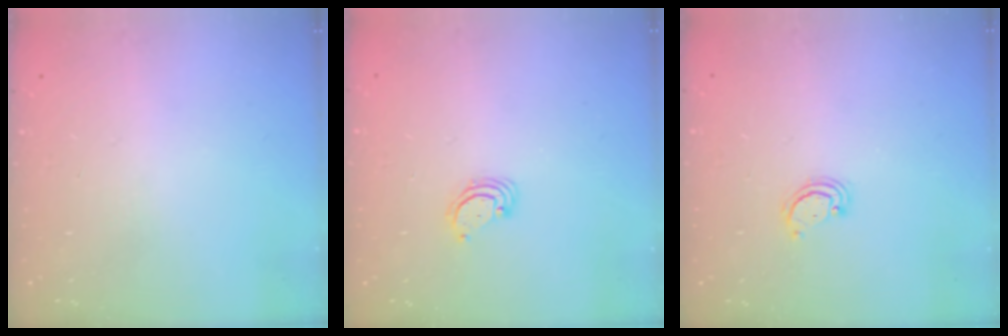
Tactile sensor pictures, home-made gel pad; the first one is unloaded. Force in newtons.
{"total": 3.5, "press": 3.5, "slide": 0.3}
{"total": 2.5, "press": 2.4, "slide": 0.2}